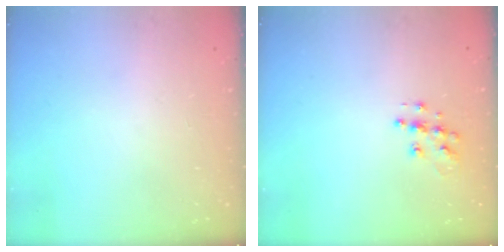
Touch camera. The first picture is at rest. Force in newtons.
{"total": 8.9, "press": 8.9, "slide": 0.5}